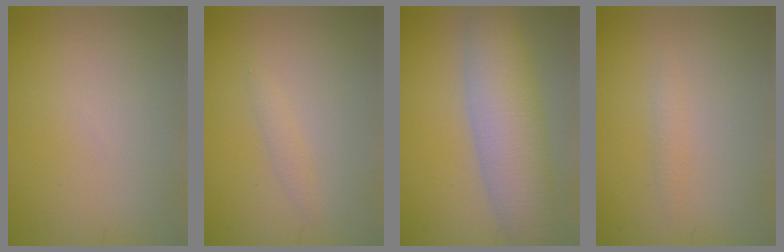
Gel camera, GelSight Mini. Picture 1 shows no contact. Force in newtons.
{"total": 0.9, "press": 0.9, "slide": 0.1}
{"total": 8.0, "press": 8.0, "slide": 0.4}
{"total": 0.8, "press": 0.8, "slide": 0.1}